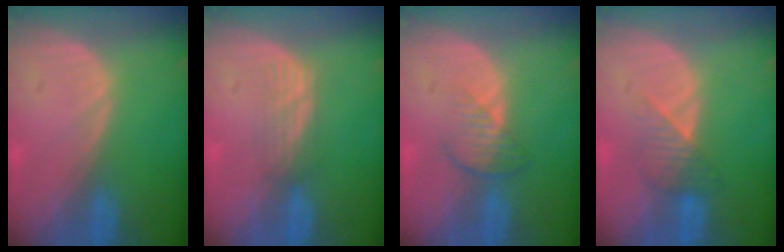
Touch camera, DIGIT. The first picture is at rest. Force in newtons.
{"total": 3.1, "press": 2.7, "slide": 1.6}
{"total": 3.8, "press": 3.3, "slide": 1.8}
{"total": 3.7, "press": 3.4, "slide": 1.3}